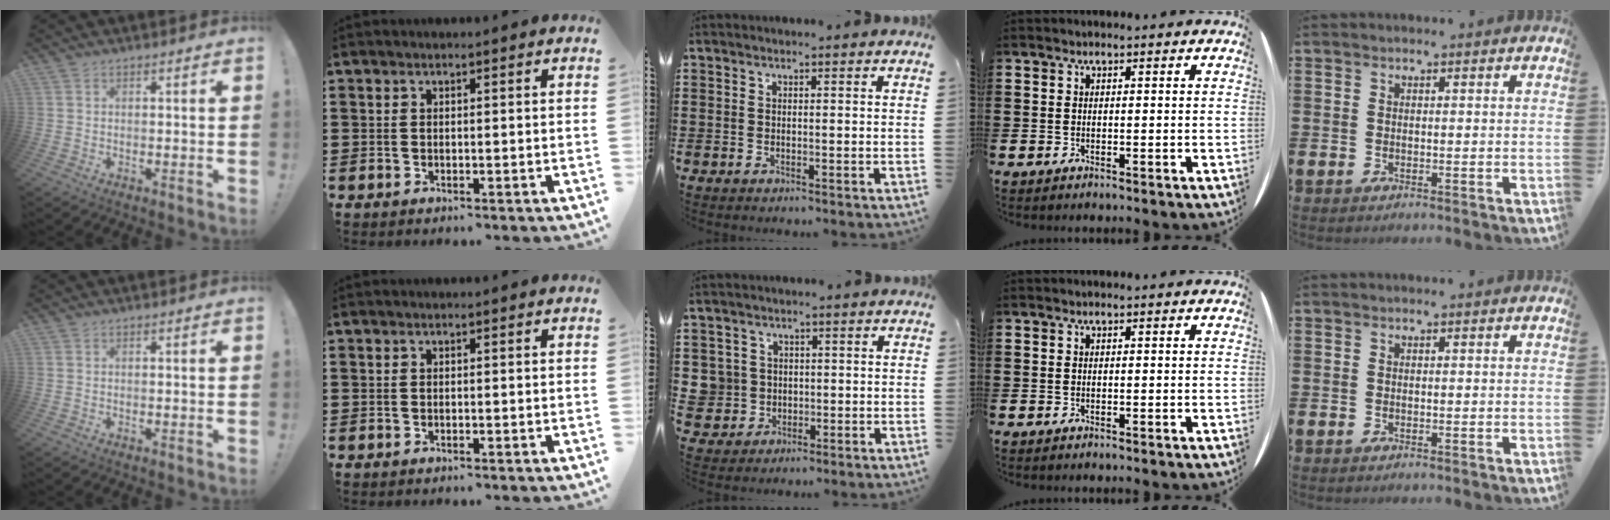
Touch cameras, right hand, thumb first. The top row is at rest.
{"middle": {"total": 4.5, "force": [-0.1, 4.4, 0.6], "torque": [-0.040, 0.010, -0.005]}}